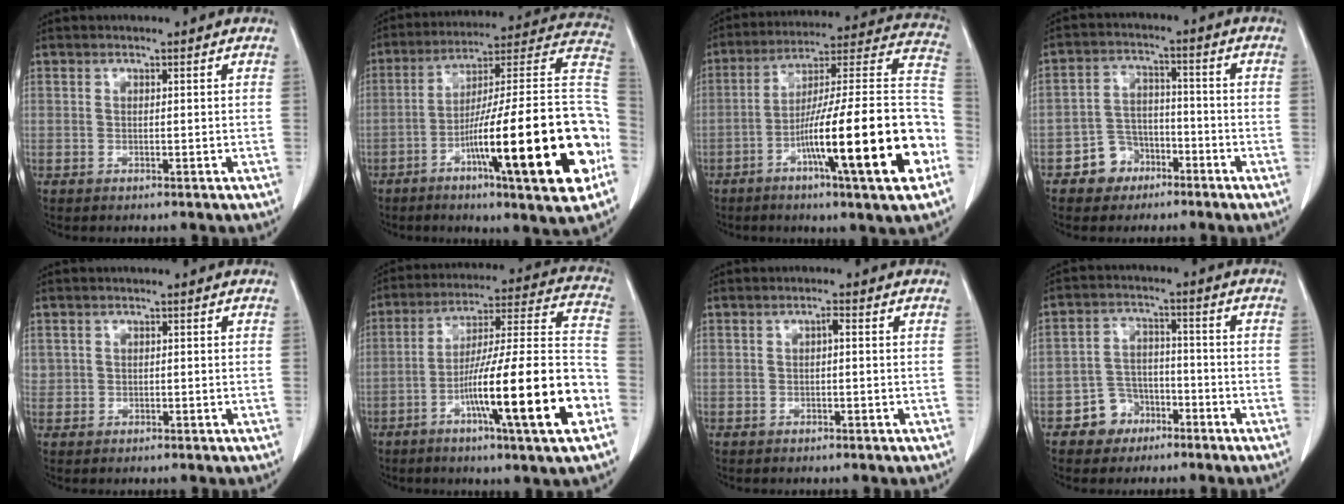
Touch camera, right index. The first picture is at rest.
{"total": 27.2, "force": [-8.7, 1.6, 25.7], "torque": [-0.317, -0.002, -0.138]}
{"total": 24.2, "force": [-8.3, 0.9, 22.7], "torque": [-0.295, 0.000, -0.135]}
{"total": 5.8, "force": [-3.4, 4.5, 1.2], "torque": [-0.019, 0.017, -0.054]}
{"total": 1.1, "force": [0.4, 1.0, 0.2], "torque": [0.006, 0.007, 0.005]}
{"total": 20.9, "force": [-7.7, 0.3, 19.4], "torque": [-0.282, -0.001, -0.127]}
{"total": 0.9, "force": [0.1, 0.2, 0.9], "torque": [-0.014, 0.003, 0.001]}
{"total": 5.0, "force": [-2.9, 4.1, 0.5], "torque": [0.000, 0.015, -0.043]}